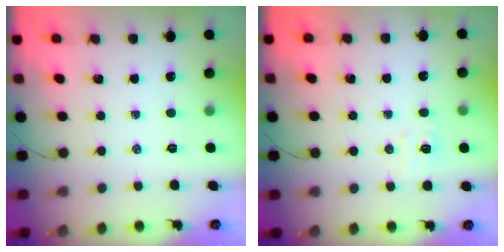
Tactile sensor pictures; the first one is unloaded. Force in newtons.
{"total": 5.8, "press": 5.7, "slide": 0.9}